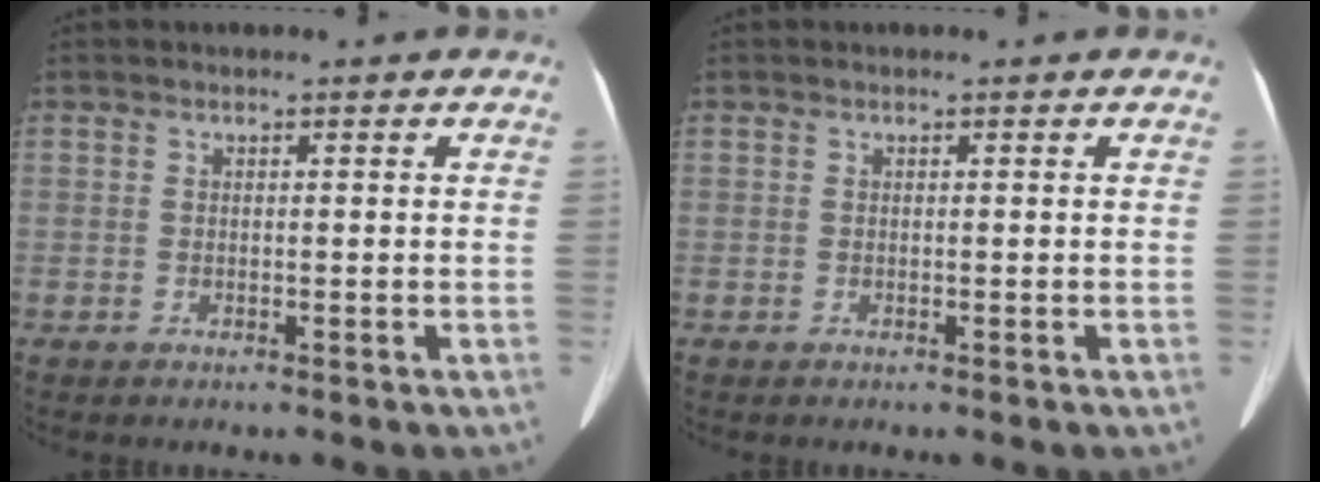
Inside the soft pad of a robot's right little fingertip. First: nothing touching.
{"total": 0.0}